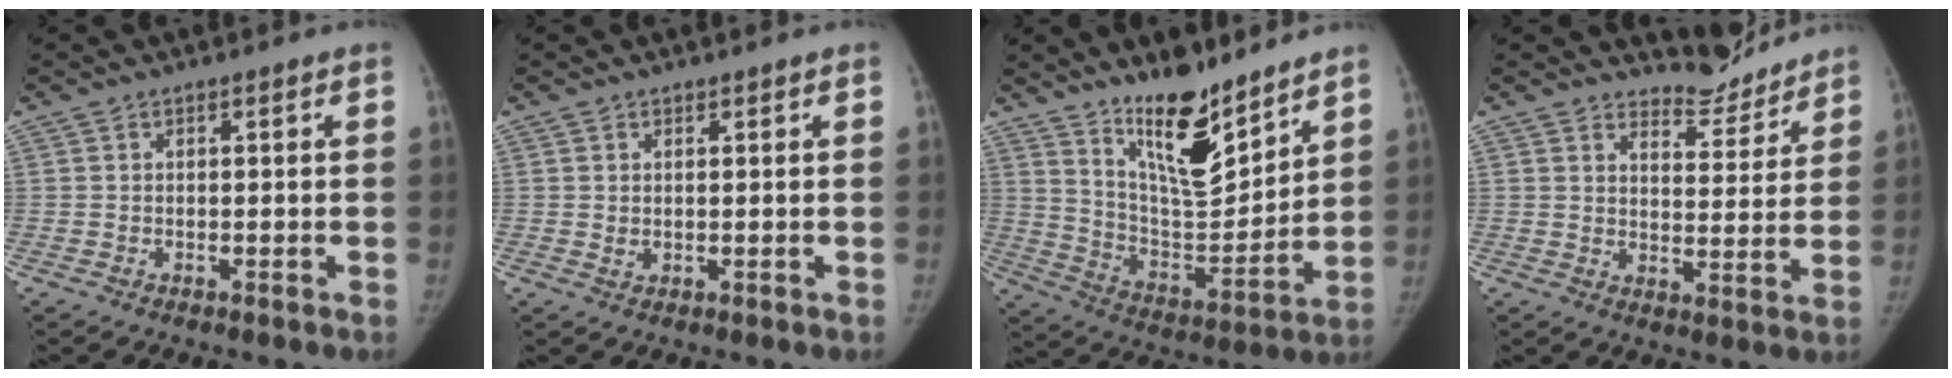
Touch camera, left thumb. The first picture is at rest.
{"total": 0.9, "force": [0.6, 0.6, 0.3], "torque": [0.004, -0.008, 0.010]}
{"total": 16.1, "force": [12.0, 4.9, 9.5], "torque": [-0.115, -0.099, 0.212]}
{"total": 7.3, "force": [7.0, 1.8, -0.2], "torque": [0.028, -0.069, 0.106]}